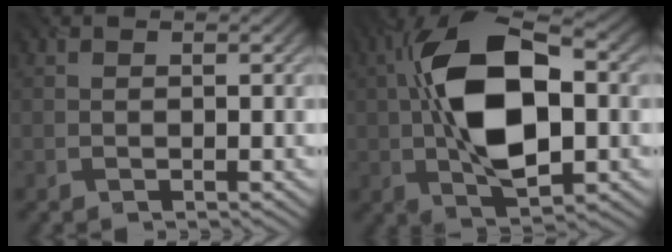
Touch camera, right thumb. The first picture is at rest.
{"total": 14.9, "force": [0.6, 7.6, 12.8], "torque": [-0.246, 0.020, 0.003]}